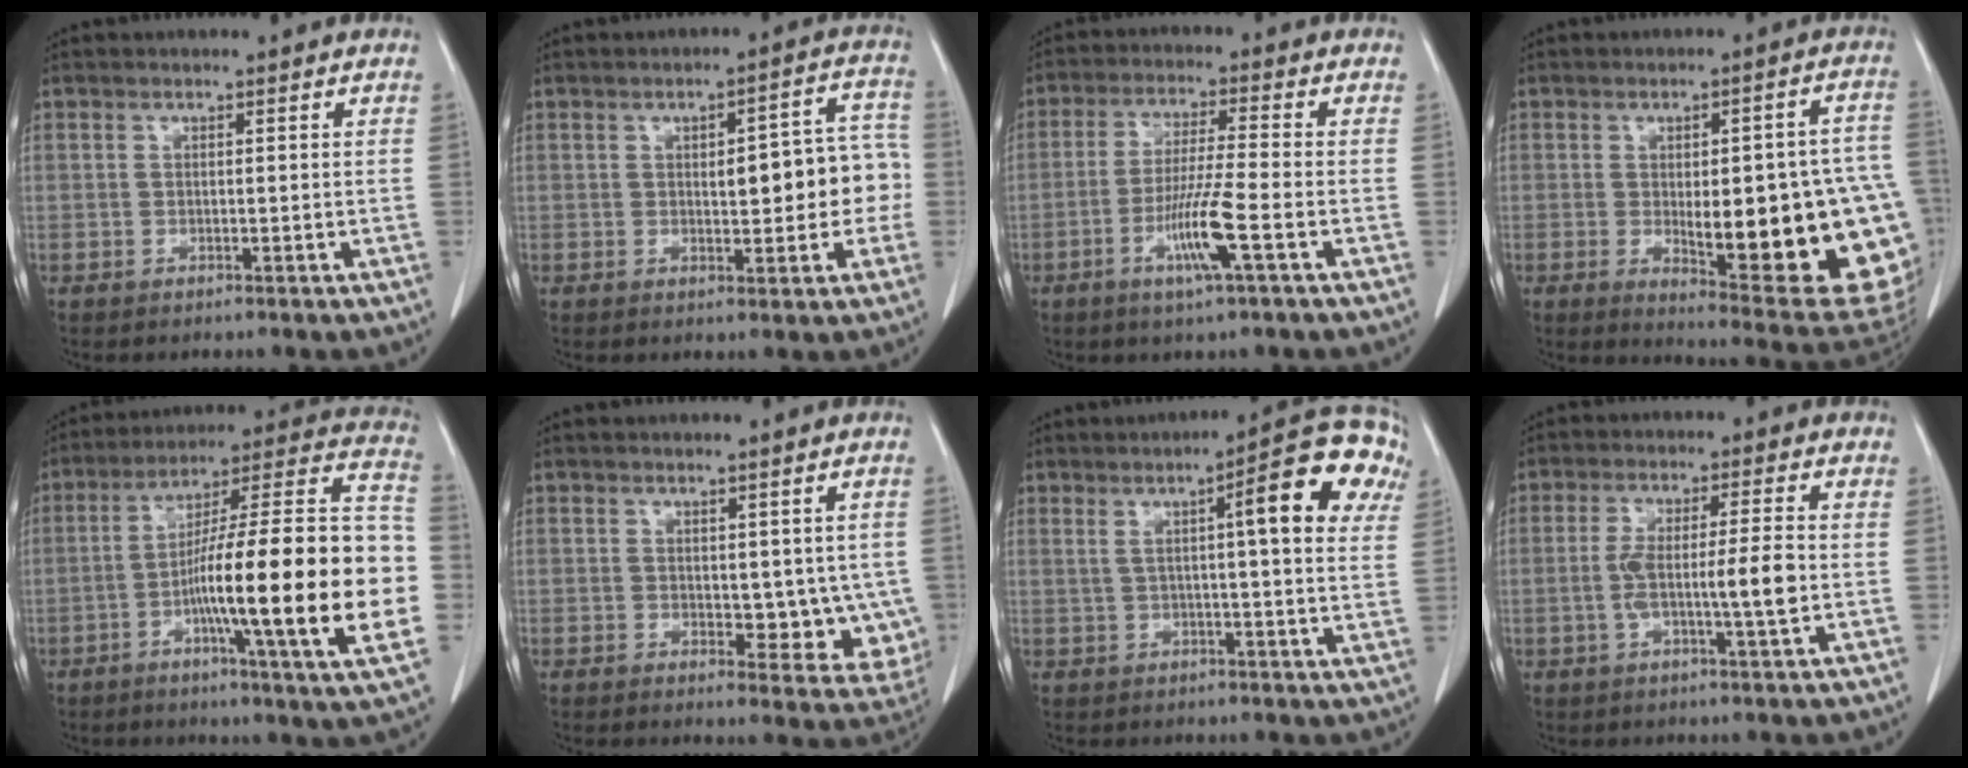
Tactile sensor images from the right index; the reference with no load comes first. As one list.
[{"total": 9.7, "force": [-0.3, 3.4, 9.1], "torque": [-0.104, 0.033, 0.000]}, {"total": 8.4, "force": [-3.1, -0.4, 7.8], "torque": [-0.148, -0.011, -0.059]}, {"total": 24.2, "force": [-3.8, 5.6, 23.2], "torque": [-0.212, 0.007, -0.021]}, {"total": 26.4, "force": [-4.9, 1.0, 25.9], "torque": [-0.321, 0.011, -0.084]}, {"total": 7.9, "force": [0.0, 4.4, 6.6], "torque": [-0.053, -0.012, 0.009]}, {"total": 12.8, "force": [4.6, 1.1, 11.9], "torque": [-0.150, 0.016, 0.047]}, {"total": 7.7, "force": [-1.0, 0.3, 7.7], "torque": [-0.139, 0.007, -0.016]}]